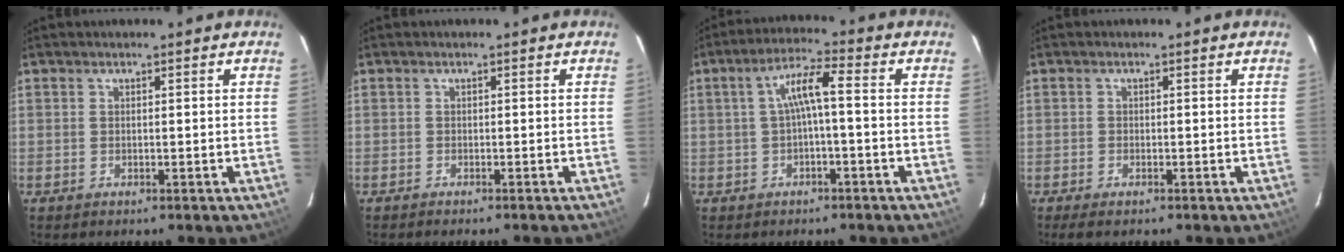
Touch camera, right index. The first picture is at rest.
{"total": 1.1, "force": [-1.0, -0.1, 0.3], "torque": [-0.012, -0.003, -0.015]}
{"total": 5.4, "force": [-0.6, 0.5, 5.4], "torque": [-0.109, 0.015, -0.006]}
{"total": 1.9, "force": [-1.5, 0.6, 1.0], "torque": [-0.025, -0.004, -0.029]}